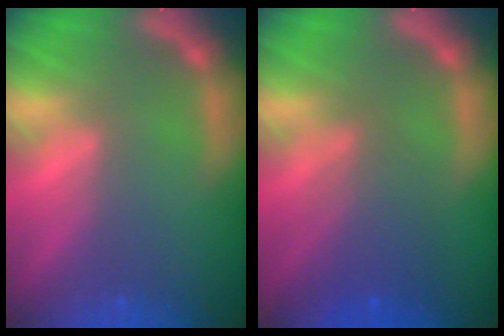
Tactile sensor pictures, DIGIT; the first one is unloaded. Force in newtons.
{"total": 4.1}